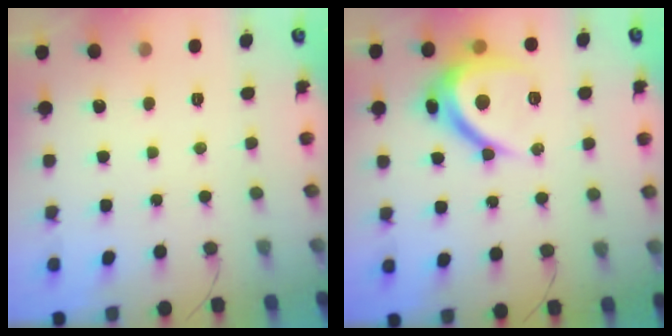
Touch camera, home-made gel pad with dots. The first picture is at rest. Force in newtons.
{"total": 12.2, "press": 12.2, "slide": 1.3}